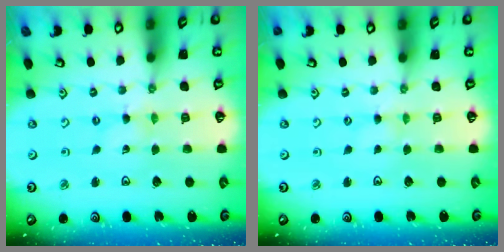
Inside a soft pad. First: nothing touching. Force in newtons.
{"total": 0.8, "press": 0.8, "slide": 0.1}